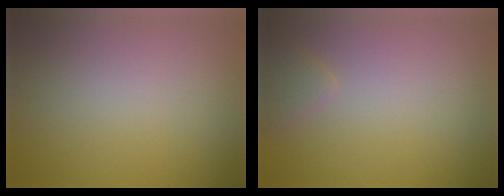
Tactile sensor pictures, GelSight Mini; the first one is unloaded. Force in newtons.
{"total": 1.4, "press": 1.4, "slide": 0.1}